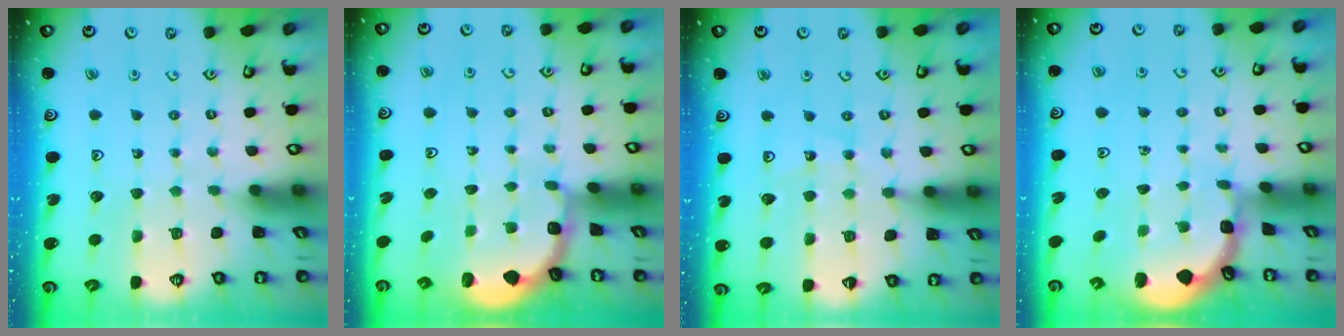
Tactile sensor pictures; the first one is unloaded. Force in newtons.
{"total": 1.8, "press": 1.6, "slide": 0.8}
{"total": 12.4, "press": 11.9, "slide": 3.6}
{"total": 1.1, "press": 1.1, "slide": 0.1}